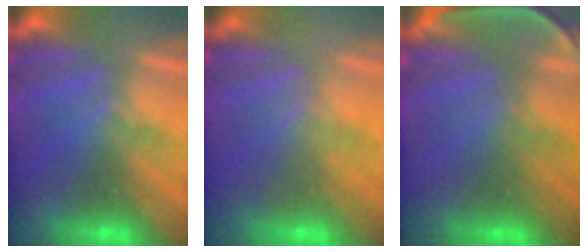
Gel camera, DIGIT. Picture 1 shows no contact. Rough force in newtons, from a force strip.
{"total": 1.8}
{"total": 7.4}